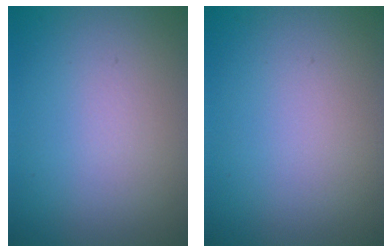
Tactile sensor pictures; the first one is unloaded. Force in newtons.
{"total": 0.0}